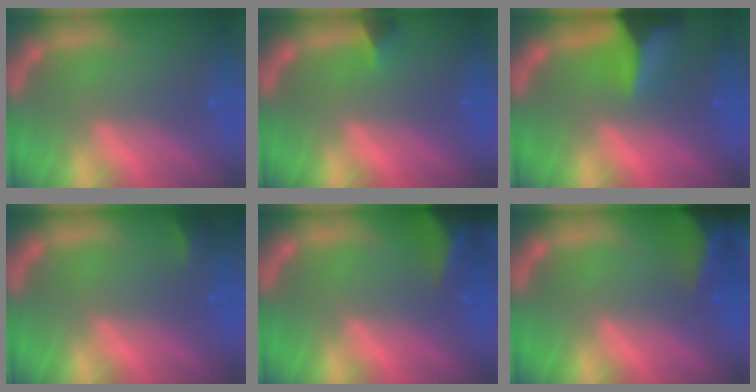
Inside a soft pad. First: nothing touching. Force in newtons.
{"total": 1.4}
{"total": 8.9}
{"total": 1.4}
{"total": 8.0}
{"total": 10.0}